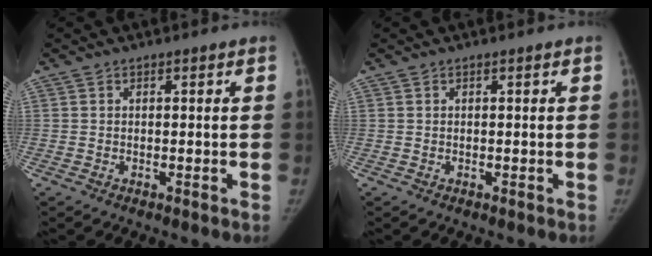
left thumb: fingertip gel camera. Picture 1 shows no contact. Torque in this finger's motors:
{"motor_torque": [0.24, -0.19, 0.20, -0.08, 0.04]}